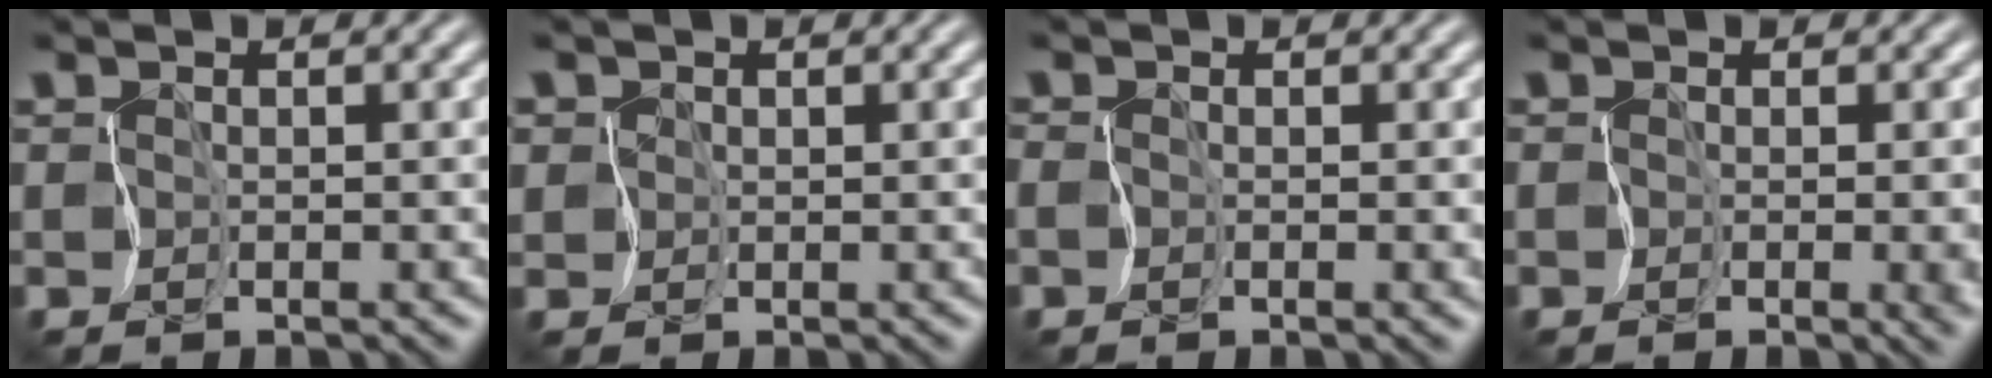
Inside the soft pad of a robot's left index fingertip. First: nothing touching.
{"total": 4.7, "force": [2.3, 3.6, 2.1], "torque": [-0.046, 0.026, 0.013]}
{"total": 0.9, "force": [-0.1, 0.5, 0.7], "torque": [-0.004, -0.002, -0.006]}
{"total": 3.4, "force": [-1.0, 1.7, 2.8], "torque": [-0.018, -0.013, -0.006]}